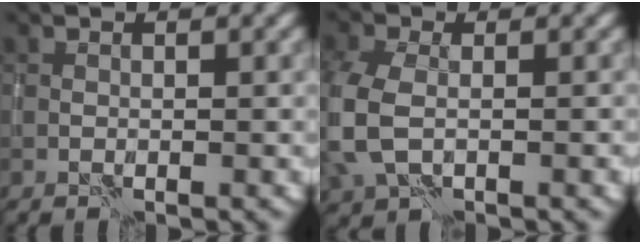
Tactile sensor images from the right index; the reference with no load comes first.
{"total": 5.7, "force": [-1.0, 3.6, 4.4], "torque": [-0.121, -0.003, -0.025]}